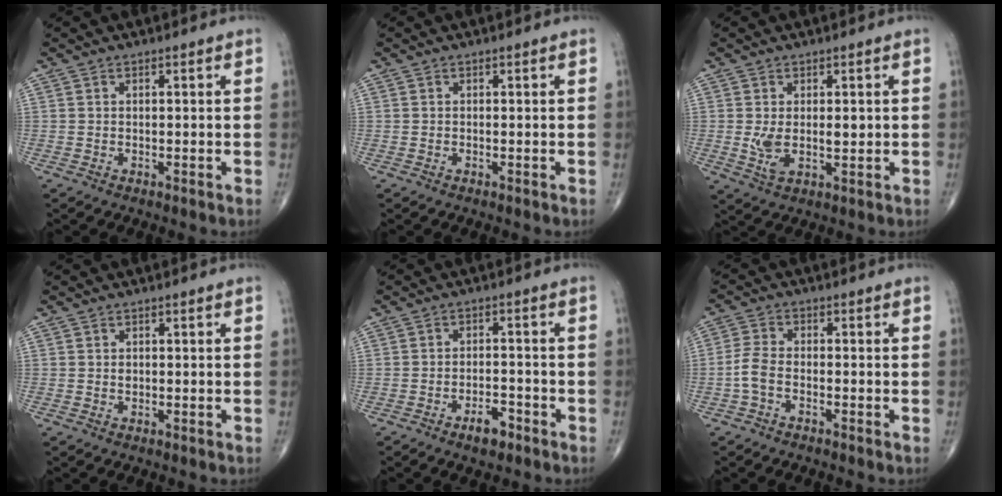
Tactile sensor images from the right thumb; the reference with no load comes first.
{"total": 0.0}
{"total": 5.4, "force": [0.3, 2.8, 4.5], "torque": [-0.080, -0.008, 0.013]}
{"total": 0.6, "force": [0.1, 0.5, 0.4], "torque": [-0.004, 0.001, 0.000]}
{"total": 4.1, "force": [-2.6, 1.8, 2.6], "torque": [-0.032, 0.018, -0.042]}
{"total": 3.8, "force": [-1.5, 1.9, 2.9], "torque": [-0.068, 0.017, -0.037]}